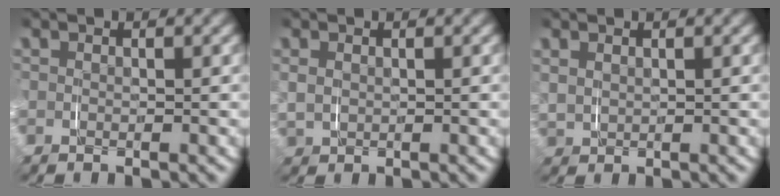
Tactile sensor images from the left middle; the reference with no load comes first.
{"total": 2.2, "force": [0.6, 1.9, 1.0], "torque": [-0.038, -0.005, 0.017]}
{"total": 1.7, "force": [1.0, 1.3, 0.7], "torque": [-0.026, -0.002, 0.025]}